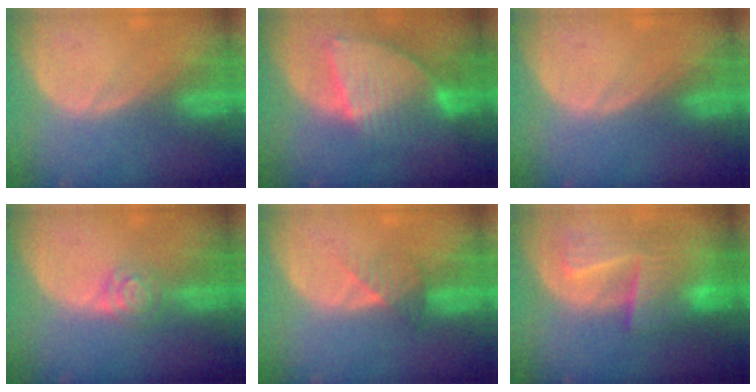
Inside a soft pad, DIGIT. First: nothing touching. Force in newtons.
{"total": 8.7, "press": 7.5, "slide": 4.4}
{"total": 0.0}
{"total": 4.1, "press": 3.6, "slide": 1.8}
{"total": 3.3, "press": 3.1, "slide": 1.2}
{"total": 9.3, "press": 8.3, "slide": 4.3}